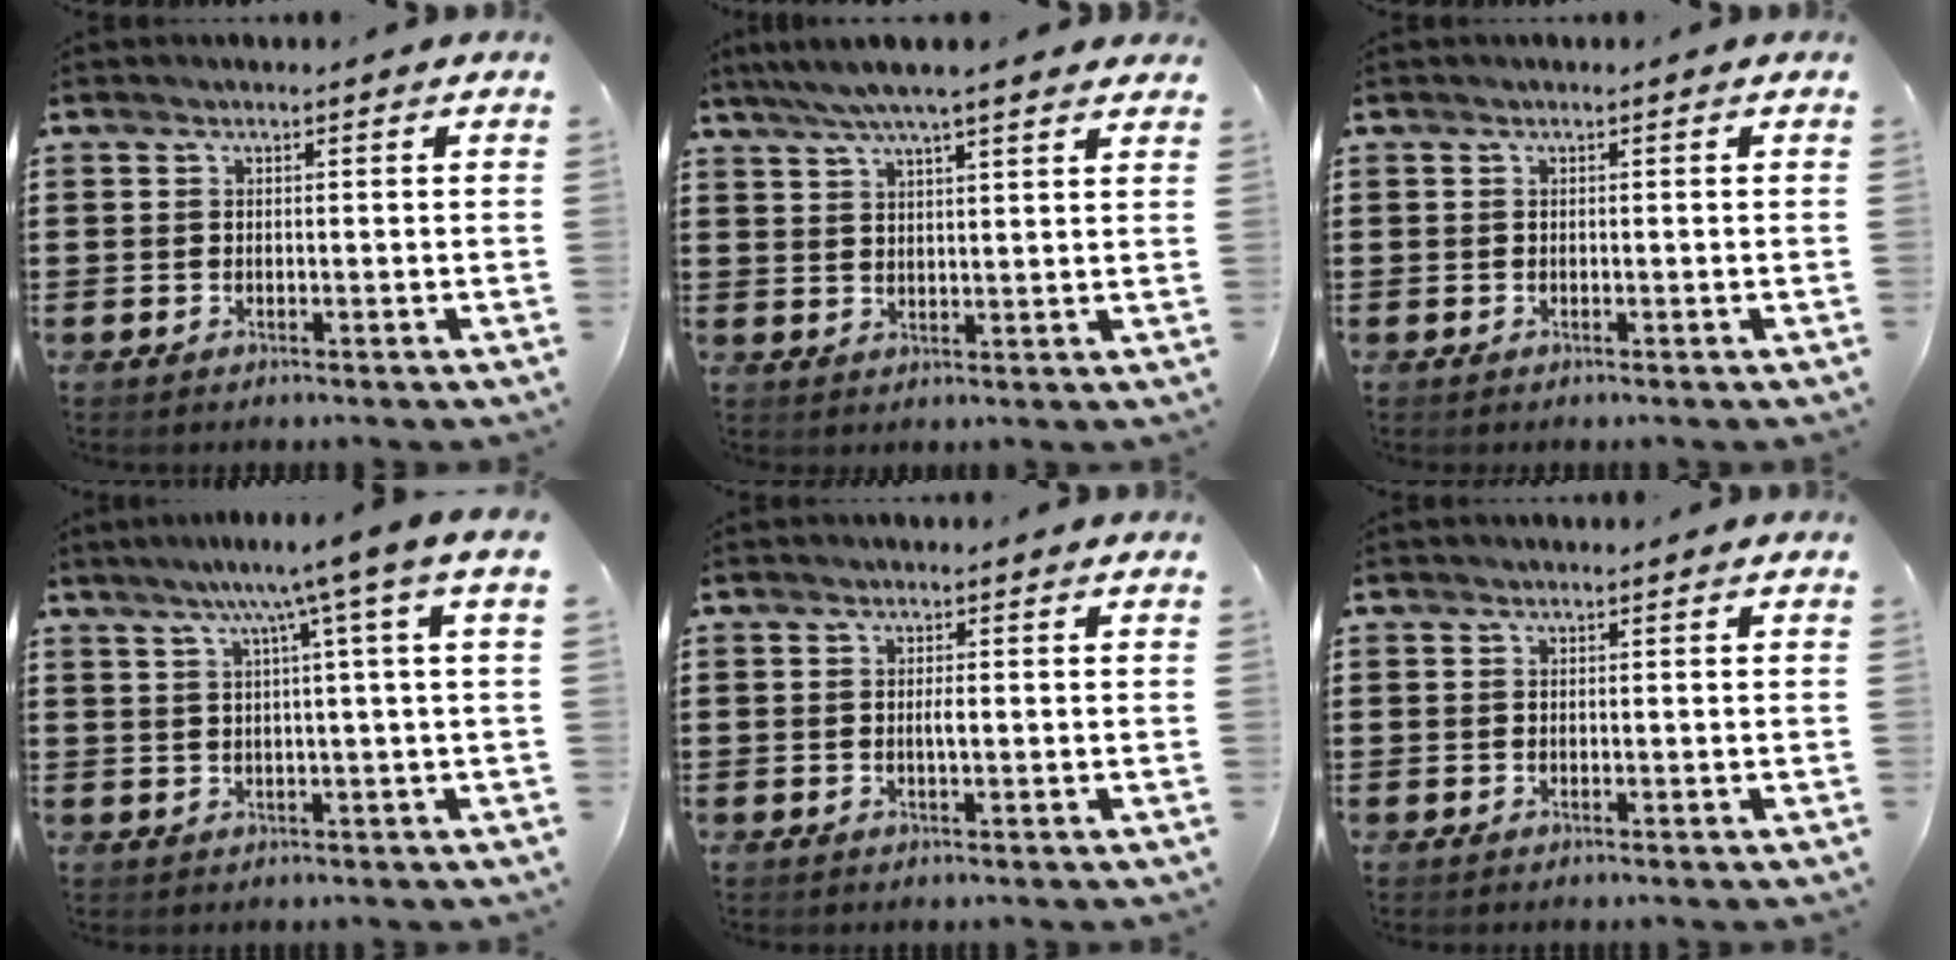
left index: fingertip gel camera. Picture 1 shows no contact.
{"total": 5.3, "force": [4.4, 0.1, 3.0], "torque": [-0.070, -0.010, 0.077]}
{"total": 0.0}
{"total": 6.1, "force": [2.5, -1.2, 5.4], "torque": [-0.109, -0.004, 0.034]}
{"total": 1.1, "force": [-0.1, 0.2, 1.1], "torque": [-0.023, -0.003, -0.002]}
{"total": 0.0}